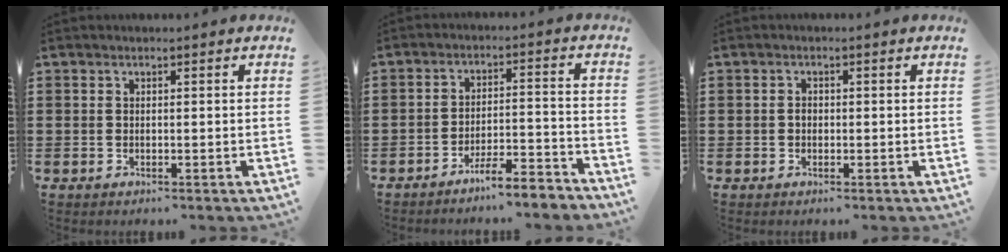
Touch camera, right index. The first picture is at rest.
{"total": 5.4, "force": [-5.0, 0.1, 1.9], "torque": [-0.033, 0.000, -0.097]}
{"total": 1.1, "force": [-0.2, 0.9, 0.7], "torque": [-0.016, 0.004, -0.004]}